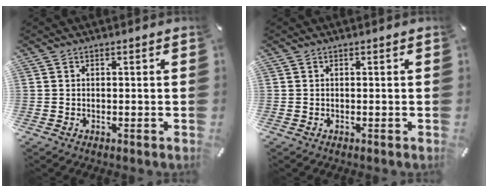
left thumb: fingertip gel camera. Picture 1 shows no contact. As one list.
[{"total": 0.0}]